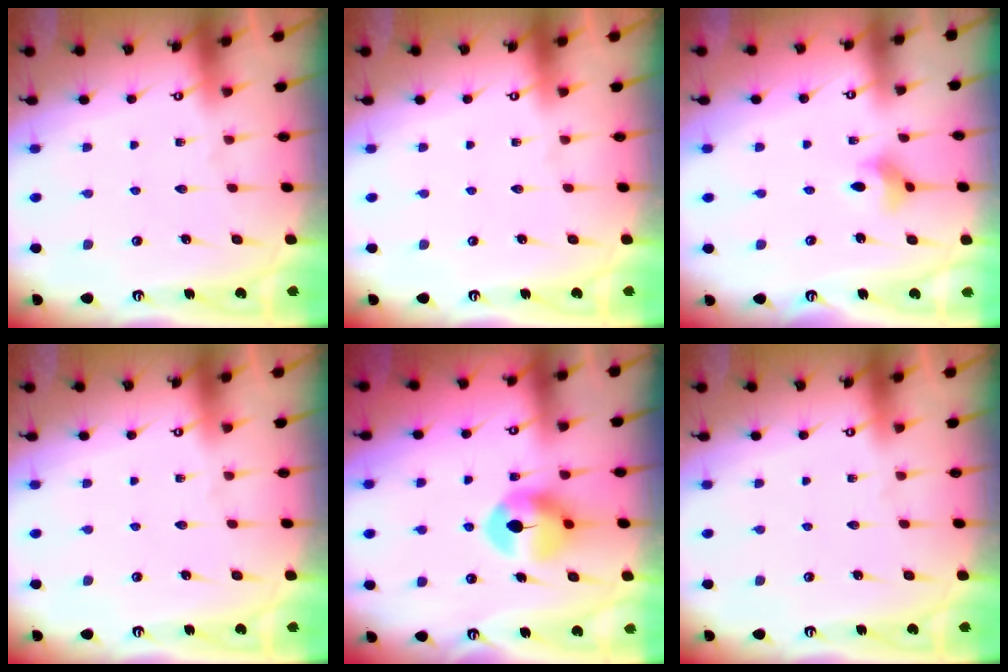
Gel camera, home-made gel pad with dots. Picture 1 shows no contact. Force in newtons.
{"total": 0.0}
{"total": 3.4, "press": 3.4, "slide": 0.6}
{"total": 0.0}
{"total": 8.8, "press": 8.8, "slide": 0.2}
{"total": 0.0}